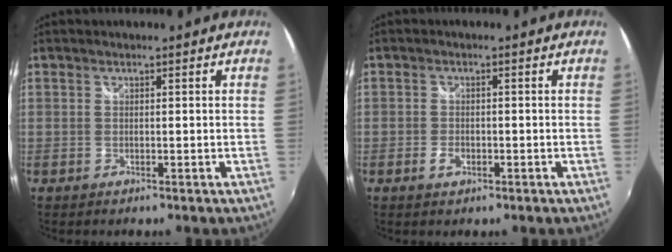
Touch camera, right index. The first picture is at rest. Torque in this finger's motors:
{"motor_torque": [0.22, -0.02, 0.08, 0.01]}